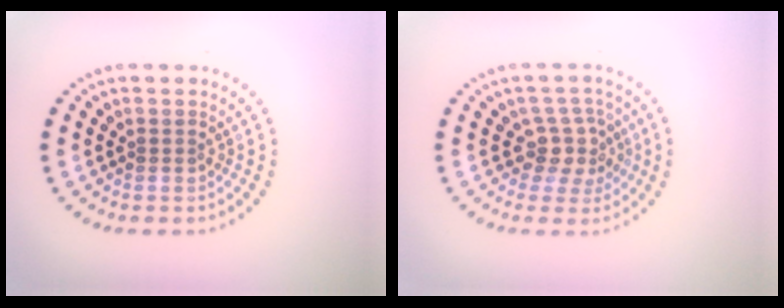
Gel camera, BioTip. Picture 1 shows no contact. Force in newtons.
{"total": 2.9, "press": 2.3, "slide": 1.7}